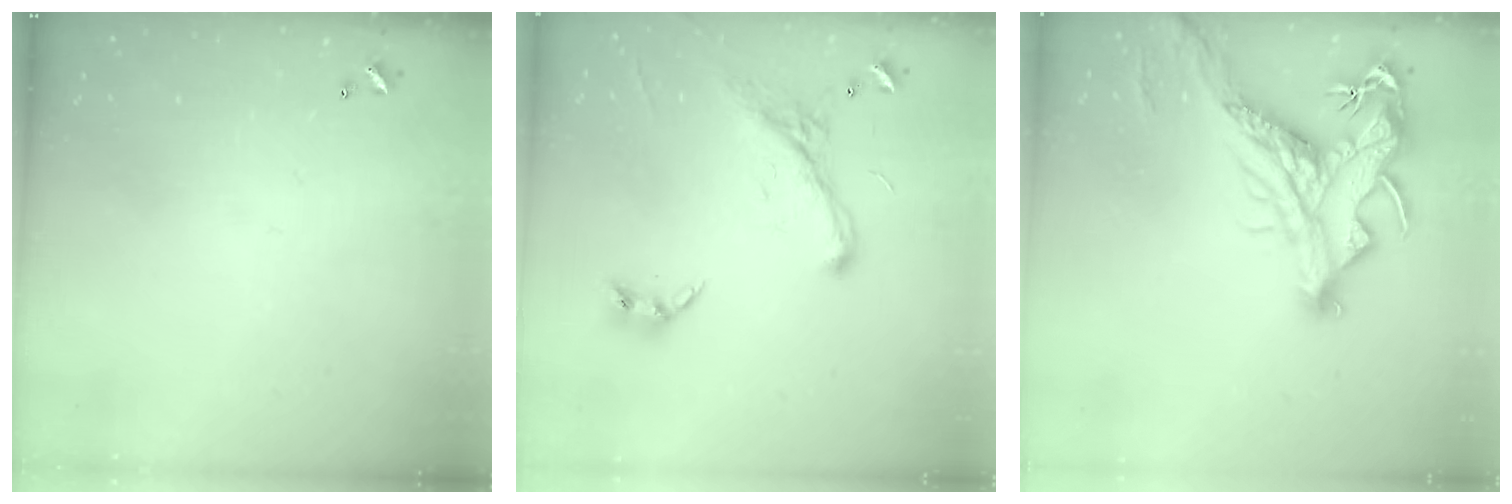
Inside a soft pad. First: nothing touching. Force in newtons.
{"total": 2.2, "press": 2.2, "slide": 0.1}
{"total": 9.6, "press": 9.4, "slide": 2.0}